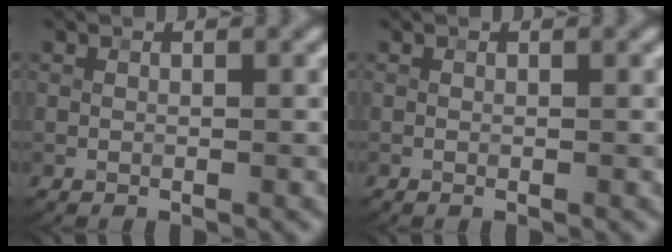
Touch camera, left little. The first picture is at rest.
{"total": 0.0}